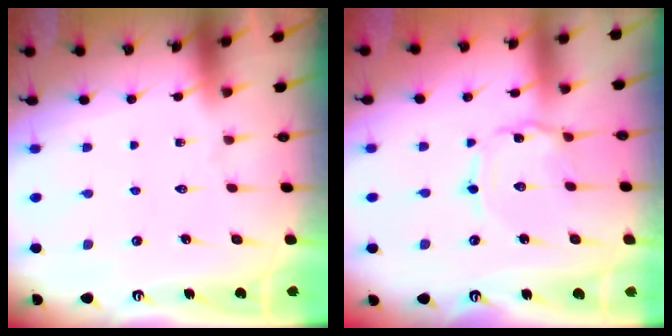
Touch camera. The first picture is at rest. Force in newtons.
{"total": 0.8, "press": 0.8, "slide": 0.2}